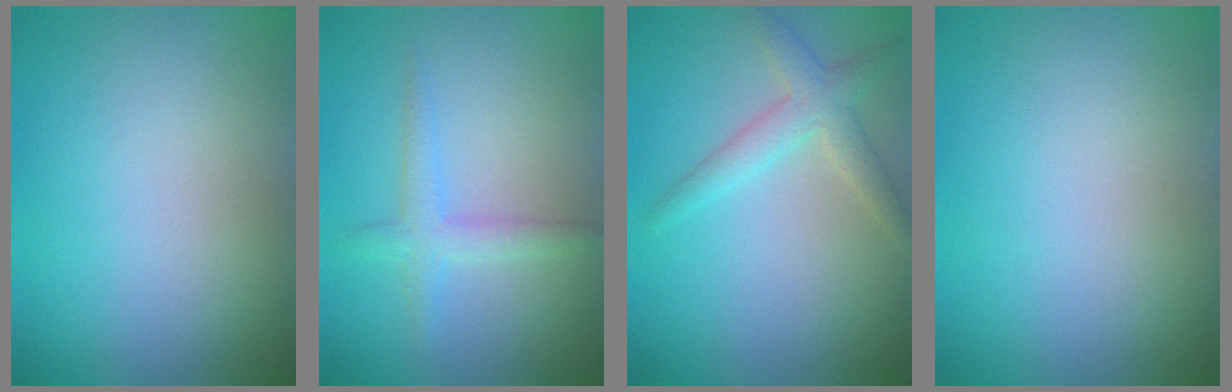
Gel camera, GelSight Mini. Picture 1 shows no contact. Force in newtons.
{"total": 2.2, "press": 2.2, "slide": 0.0}
{"total": 2.8, "press": 2.8, "slide": 0.1}
{"total": 0.0}